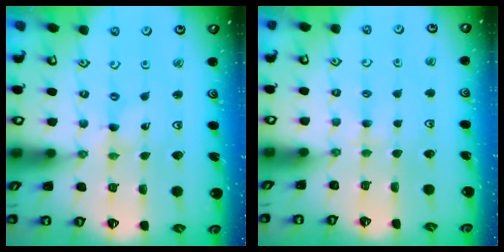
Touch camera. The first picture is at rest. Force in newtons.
{"total": 1.9, "press": 1.9, "slide": 0.4}